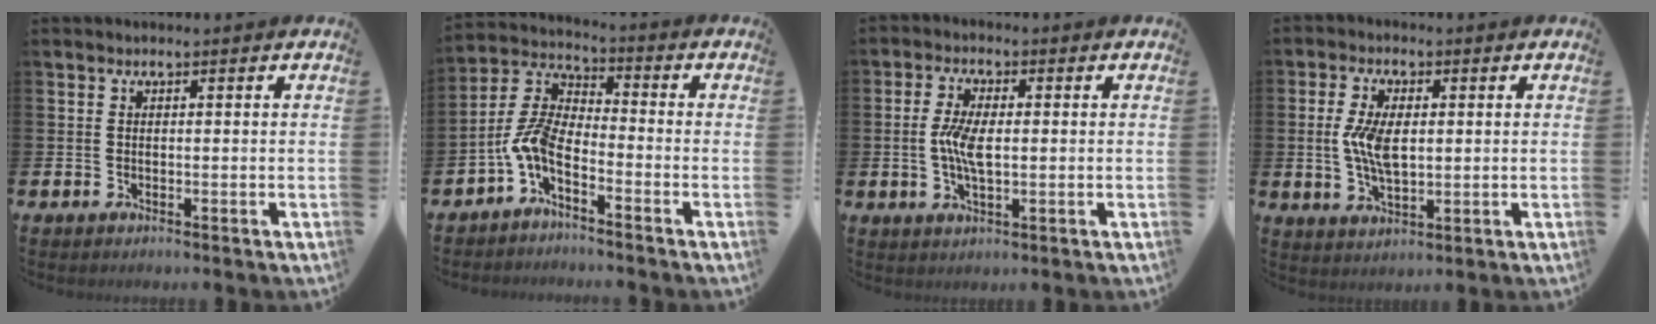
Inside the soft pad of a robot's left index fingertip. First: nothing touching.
{"total": 5.4, "force": [-2.6, 2.3, 4.2], "torque": [-0.114, -0.027, -0.062]}
{"total": 5.3, "force": [0.1, 2.1, 4.8], "torque": [-0.097, -0.003, -0.006]}
{"total": 6.6, "force": [0.9, 3.2, 5.7], "torque": [-0.102, 0.001, 0.010]}